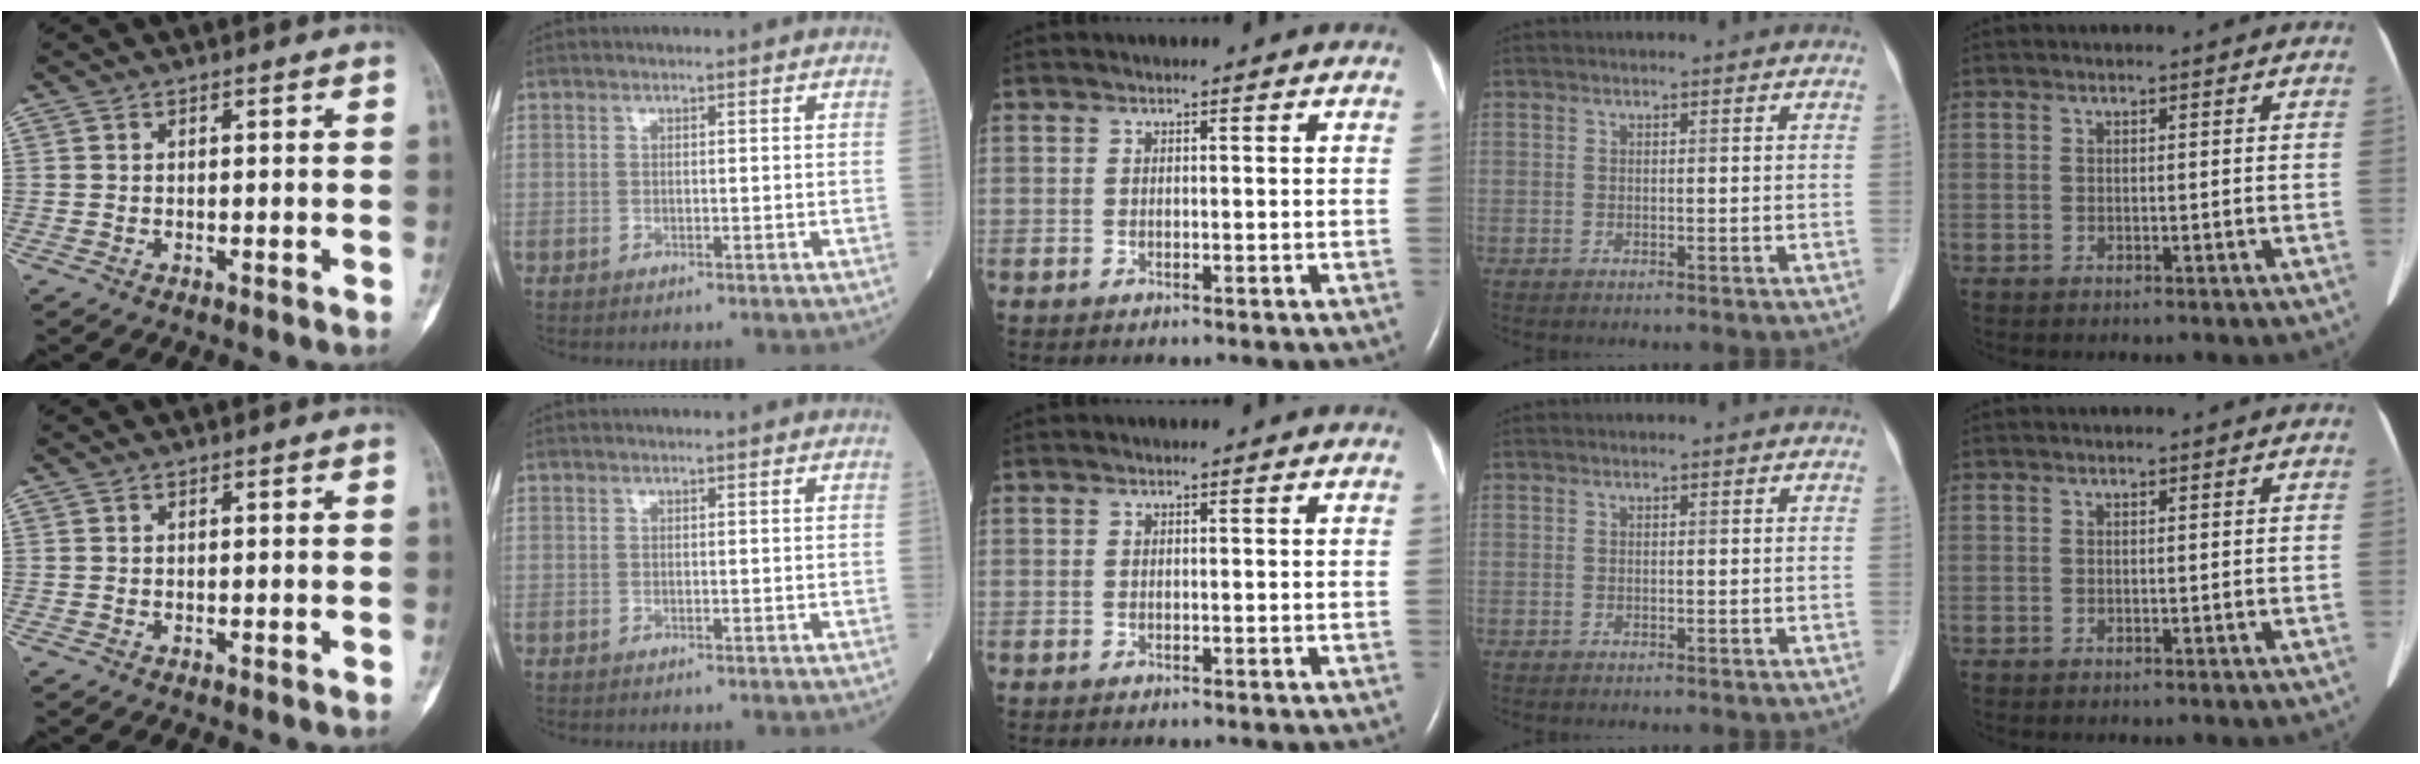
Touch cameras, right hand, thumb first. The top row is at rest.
{}